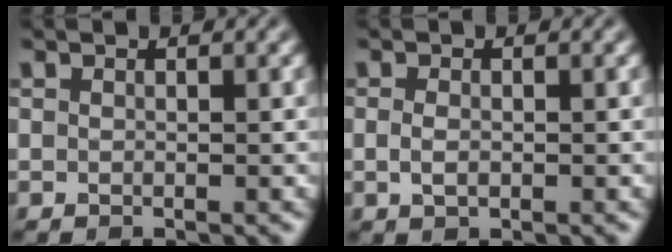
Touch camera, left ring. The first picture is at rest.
{"total": 1.3, "force": [-0.2, 0.8, 1.0], "torque": [-0.026, -0.003, -0.003]}